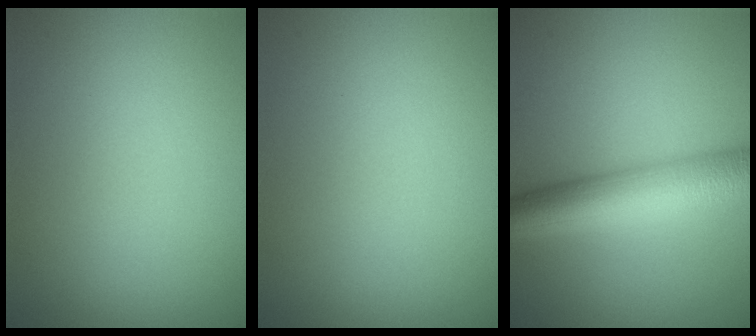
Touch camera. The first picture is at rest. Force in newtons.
{"total": 0.0}
{"total": 7.0, "press": 7.0, "slide": 0.1}